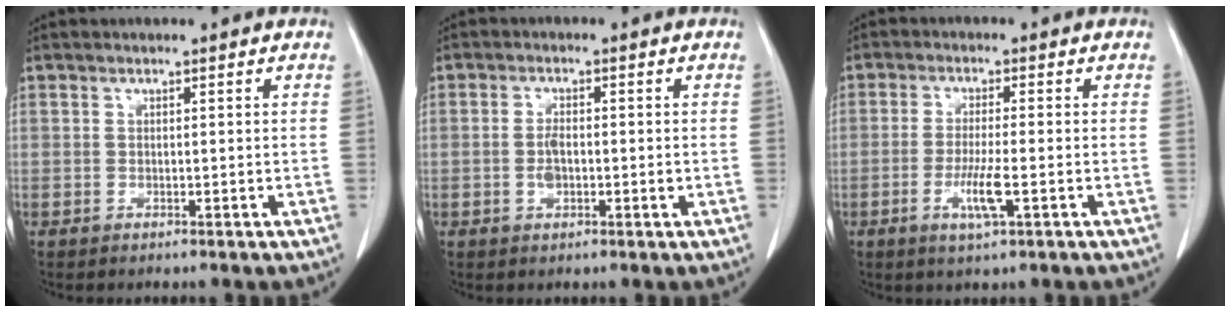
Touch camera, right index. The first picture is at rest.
{"total": 2.9, "force": [-0.4, 1.4, 2.5], "torque": [-0.054, 0.000, -0.007]}
{"total": 5.1, "force": [-1.7, 0.2, 4.8], "torque": [-0.096, -0.011, -0.031]}